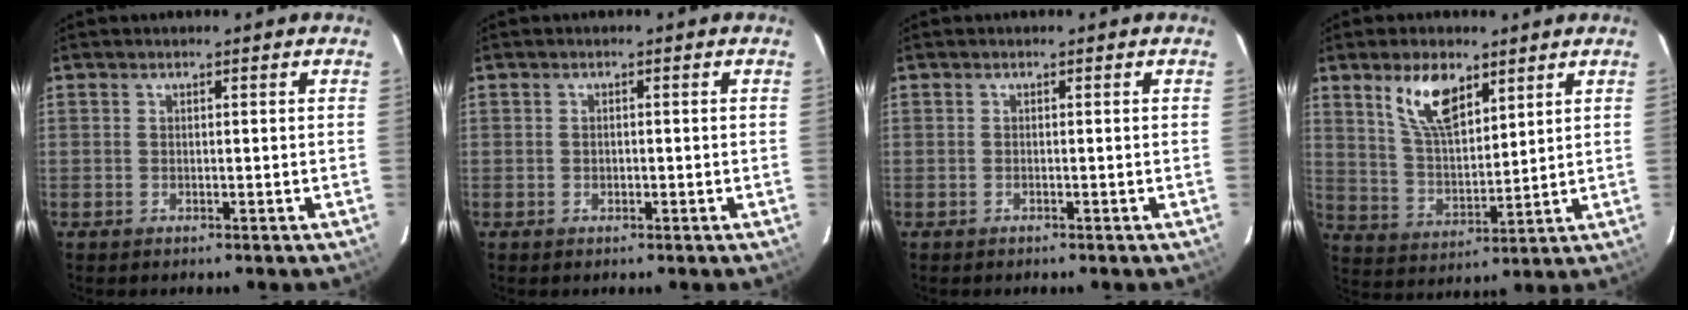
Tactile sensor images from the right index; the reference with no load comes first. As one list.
[{"total": 0.7, "force": [-0.2, 0.7, 0.2], "torque": [-0.001, 0.001, -0.002]}, {"total": 0.0}, {"total": 10.6, "force": [6.2, 4.8, 7.2], "torque": [-0.131, 0.008, 0.126]}]